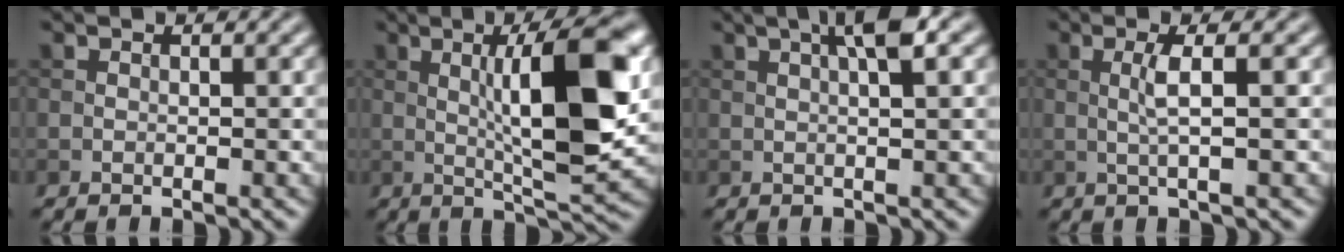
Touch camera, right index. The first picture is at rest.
{"total": 10.3, "force": [1.2, 2.4, 10.0], "torque": [-0.144, 0.004, 0.021]}
{"total": 4.1, "force": [1.6, 0.7, 3.7], "torque": [-0.055, 0.013, 0.021]}
{"total": 2.6, "force": [0.2, 0.3, 2.6], "torque": [-0.051, 0.003, 0.001]}